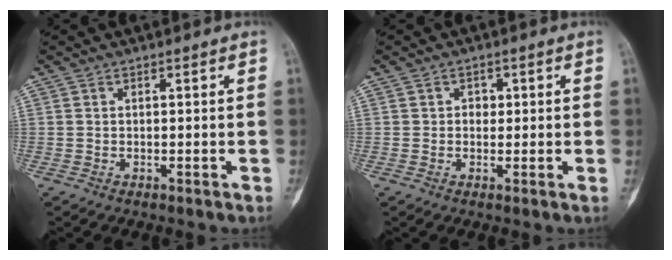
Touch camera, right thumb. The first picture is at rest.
{"total": 1.7, "force": [0.3, 1.4, 0.9], "torque": [-0.003, 0.002, 0.000]}